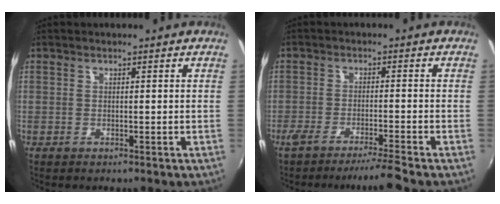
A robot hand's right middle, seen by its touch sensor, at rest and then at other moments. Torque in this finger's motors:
{"motor_torque": [-0.01, 0.02, 0.09, 0.07]}